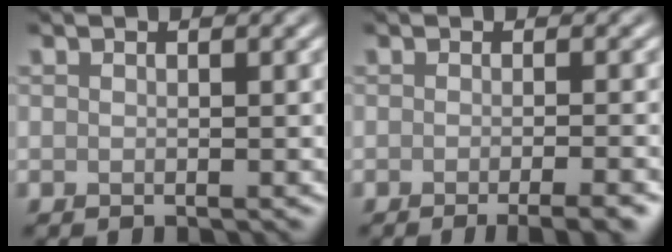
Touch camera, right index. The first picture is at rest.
{"total": 4.2, "force": [-2.2, 1.2, 3.4], "torque": [-0.021, 0.003, -0.026]}